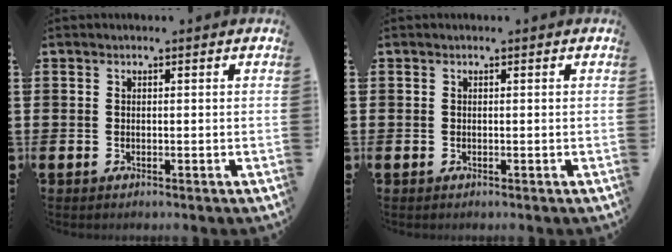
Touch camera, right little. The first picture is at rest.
{"total": 0.0}